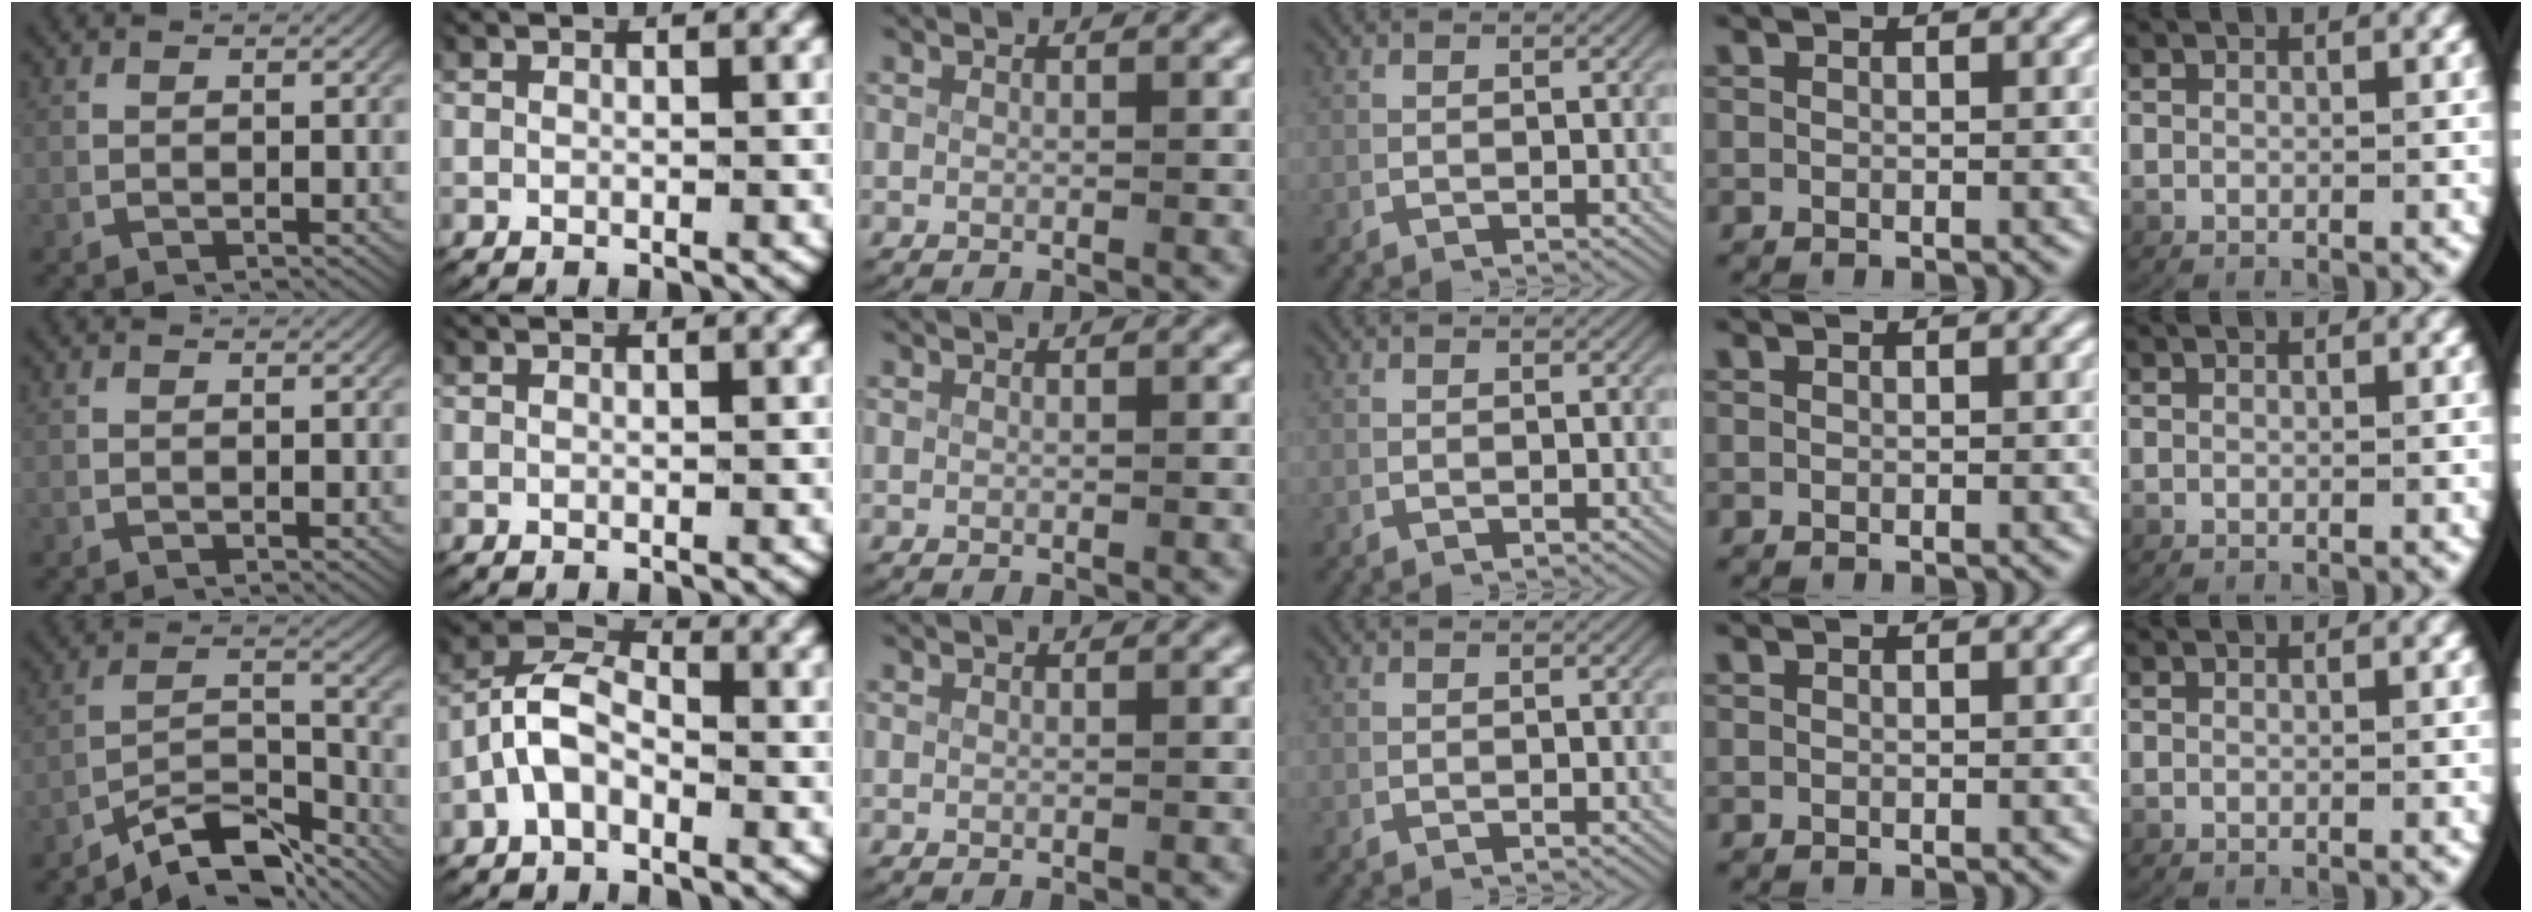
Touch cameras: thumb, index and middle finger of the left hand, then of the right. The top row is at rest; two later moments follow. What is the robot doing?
{"motion": "lift_and_place", "object": "key"}